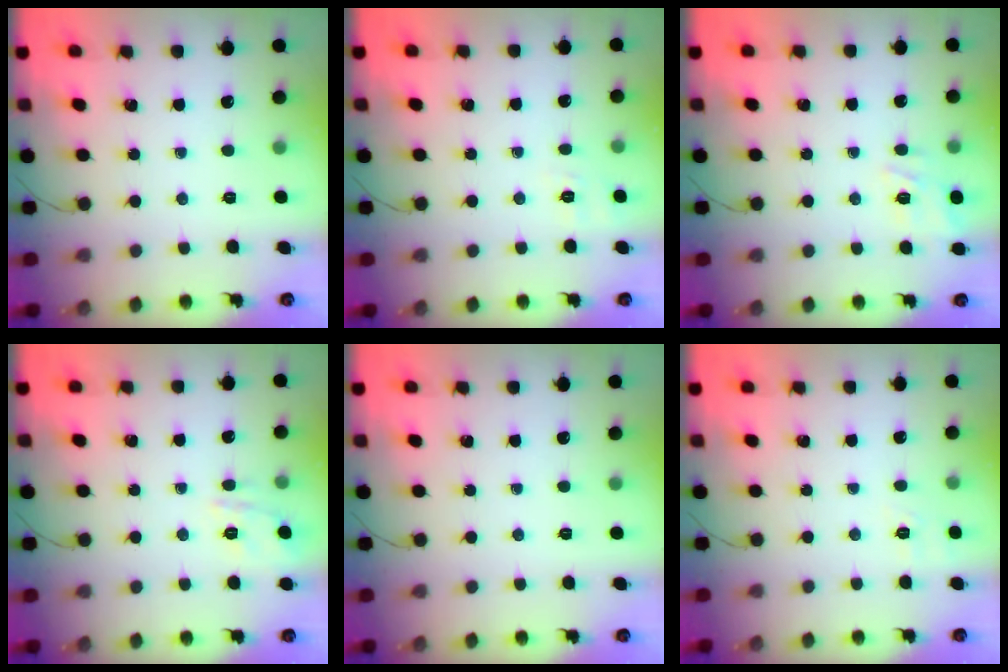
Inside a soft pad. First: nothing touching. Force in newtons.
{"total": 1.8, "press": 0.1, "slide": 1.8}
{"total": 5.5, "press": 5.4, "slide": 1.3}
{"total": 2.4, "press": 2.0, "slide": 1.3}
{"total": 0.0}
{"total": 6.7, "press": 6.4, "slide": 2.0}